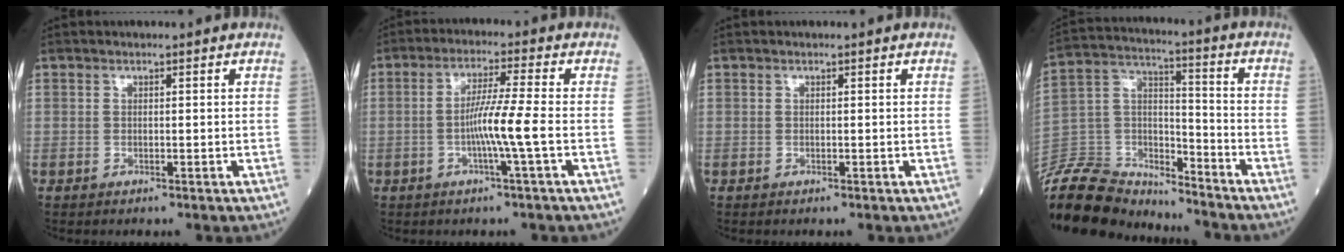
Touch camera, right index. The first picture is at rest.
{"total": 6.4, "force": [-1.5, -1.2, 6.1], "torque": [-0.117, 0.000, -0.030]}
{"total": 0.0}
{"total": 20.5, "force": [-19.1, 5.7, 4.6], "torque": [-0.129, 0.025, -0.330]}